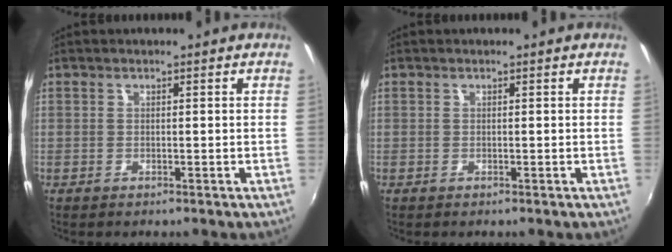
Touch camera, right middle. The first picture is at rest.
{"total": 0.0}